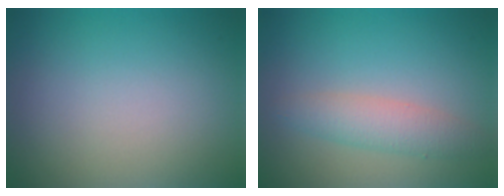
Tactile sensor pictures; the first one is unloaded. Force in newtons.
{"total": 2.9, "press": 2.9, "slide": 0.1}